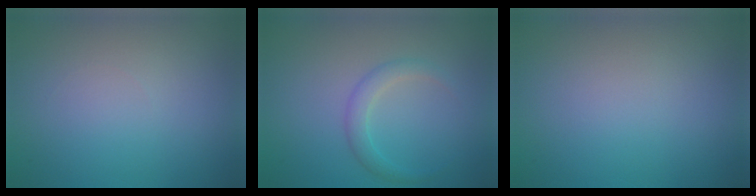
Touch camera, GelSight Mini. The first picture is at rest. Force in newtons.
{"total": 1.8, "press": 1.8, "slide": 0.2}
{"total": 0.0}